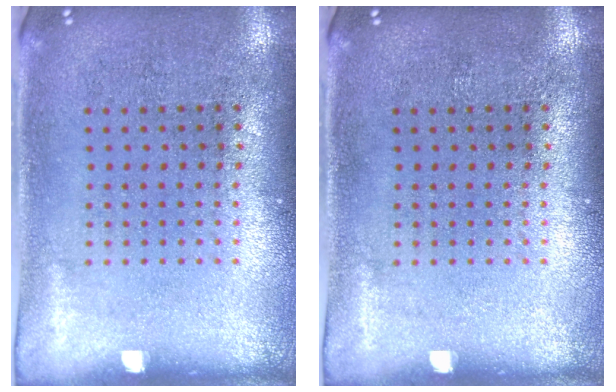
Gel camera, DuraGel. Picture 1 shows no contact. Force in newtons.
{"total": 0.0}